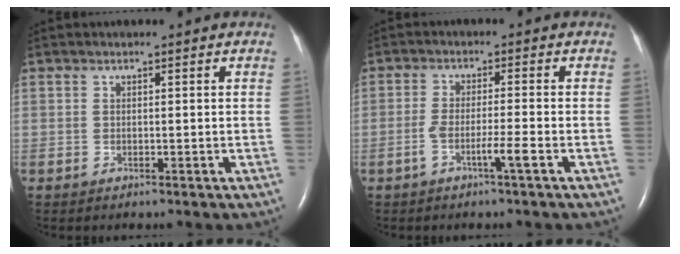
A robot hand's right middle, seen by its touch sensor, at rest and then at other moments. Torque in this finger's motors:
{"motor_torque": [0.89, -0.60, 0.47, 0.08]}